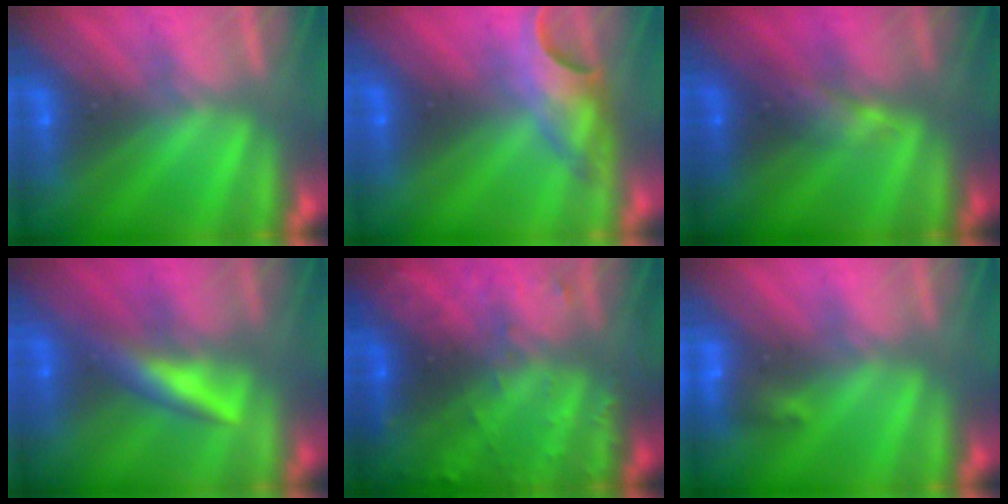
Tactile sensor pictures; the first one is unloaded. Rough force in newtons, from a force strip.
{"total": 4.6}
{"total": 2.3}
{"total": 2.4}
{"total": 8.5}
{"total": 2.8}